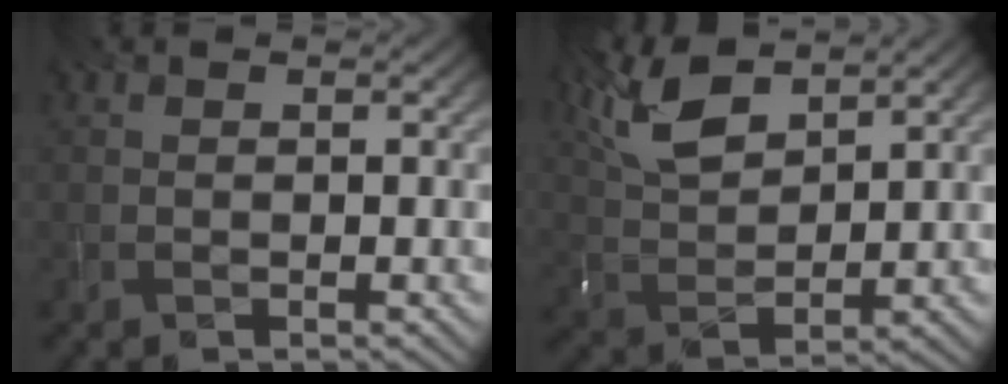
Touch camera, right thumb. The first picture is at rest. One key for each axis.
{"total": 8.8, "fx": 5.8, "fy": 3.3, "fz": 5.7, "tx": -0.147, "ty": 0.016, "tz": 0.121}